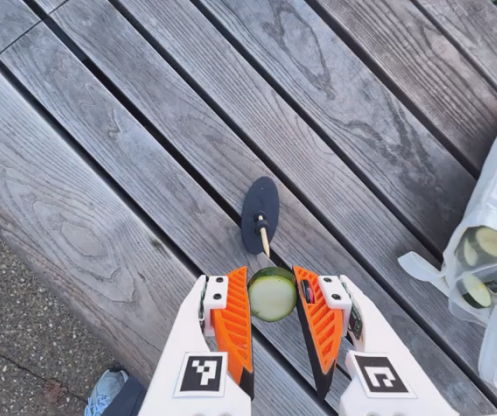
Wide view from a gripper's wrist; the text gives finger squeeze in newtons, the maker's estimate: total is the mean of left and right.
{"total": 9.0, "left": 10.1, "right": 8.0}